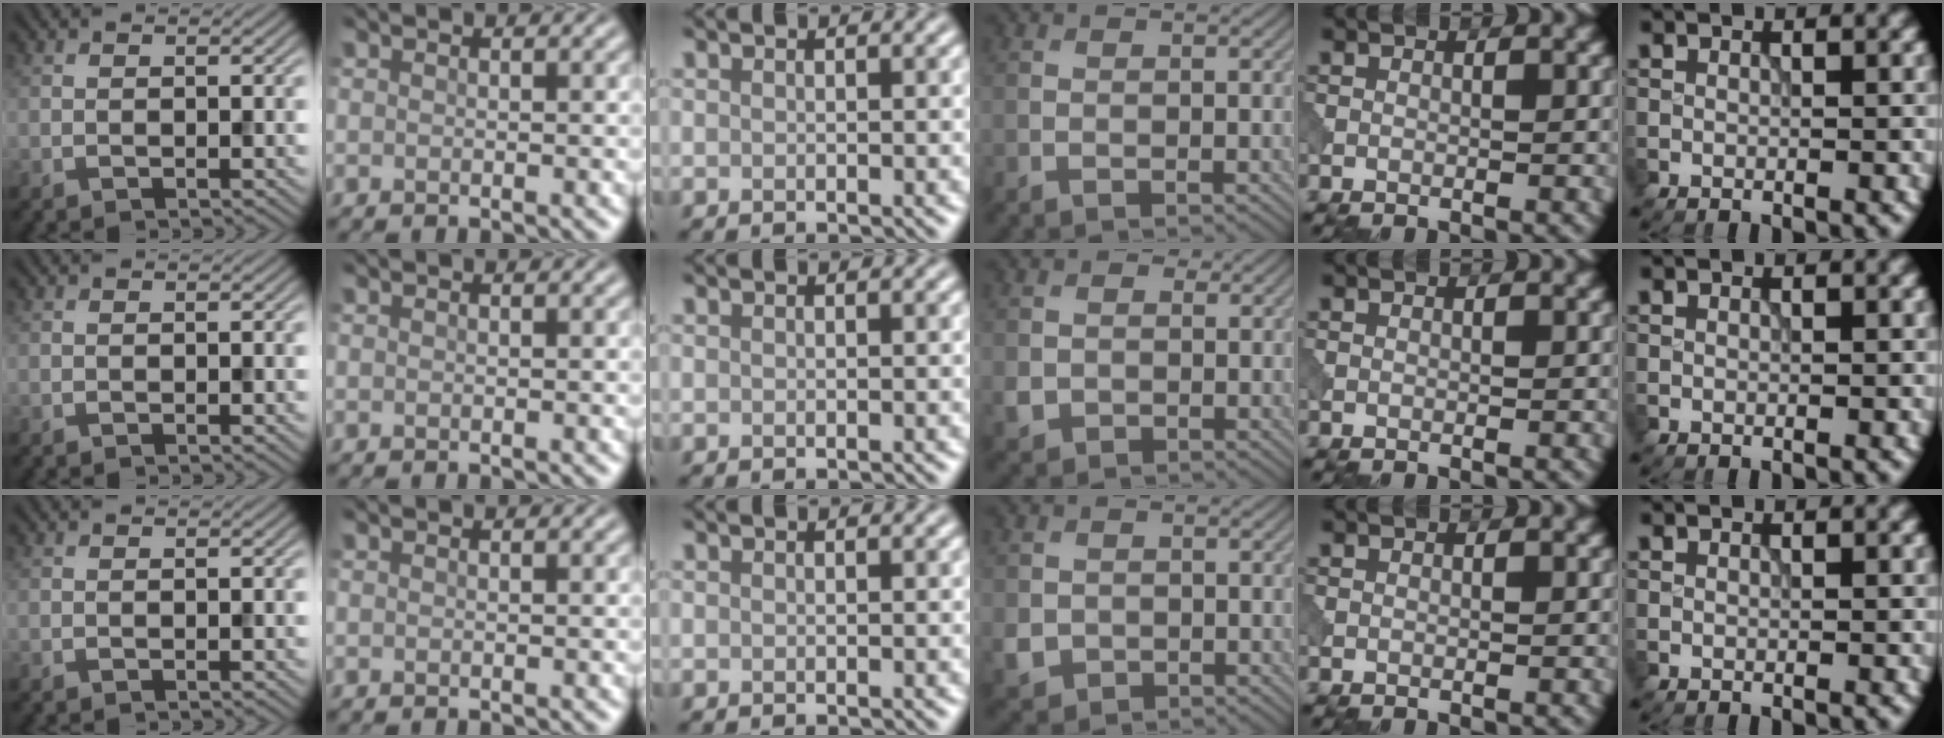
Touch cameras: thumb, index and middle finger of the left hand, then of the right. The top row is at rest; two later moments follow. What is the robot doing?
{"motion": "open", "object": "sandwich press"}